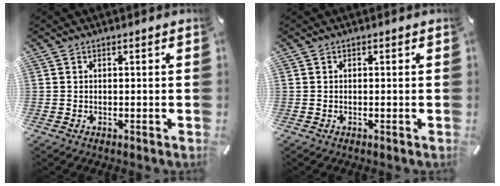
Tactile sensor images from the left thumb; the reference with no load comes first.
{"total": 0.0}